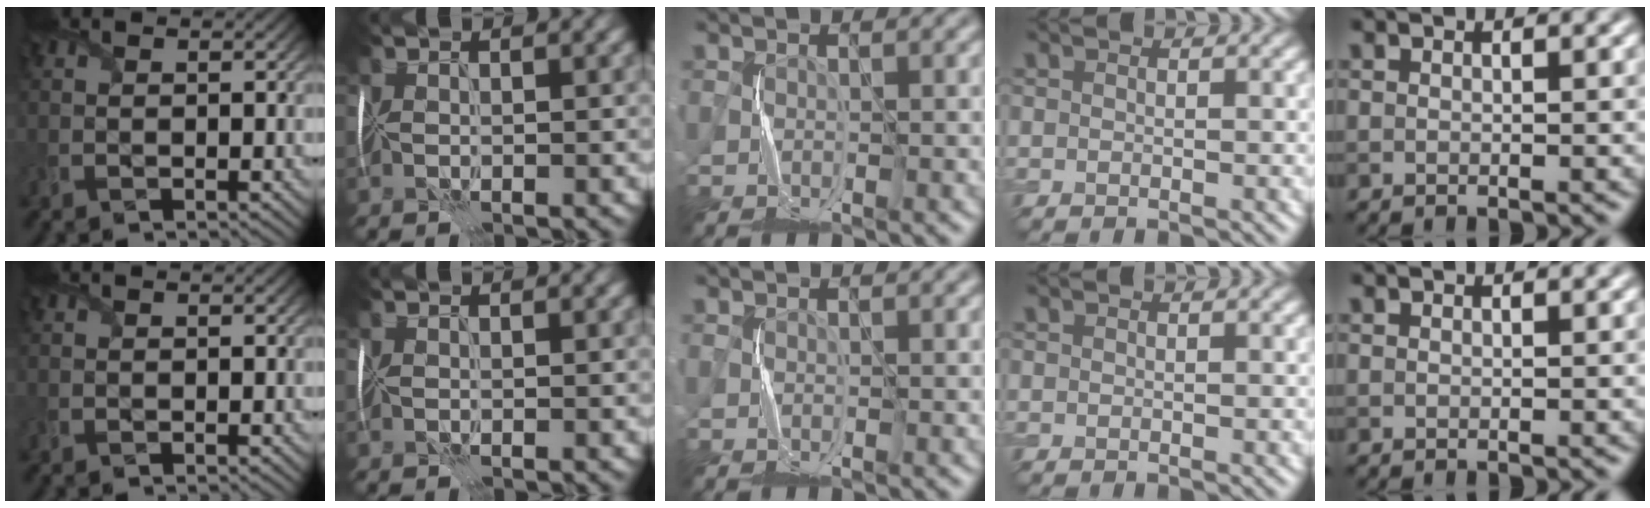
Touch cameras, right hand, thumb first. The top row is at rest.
{}